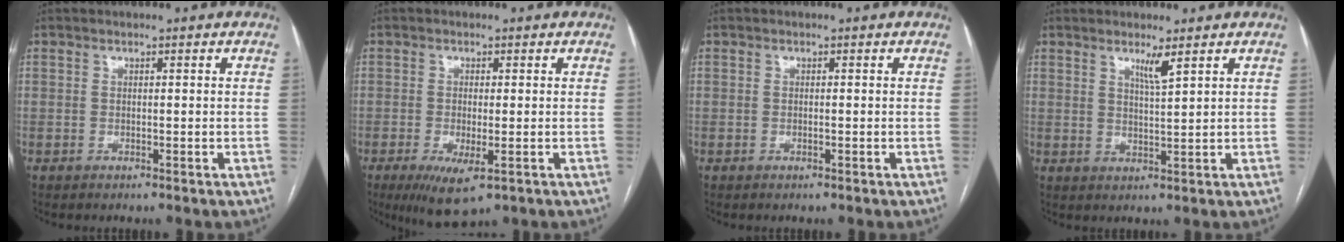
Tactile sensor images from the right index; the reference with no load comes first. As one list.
[{"total": 6.3, "force": [-2.8, 1.9, 5.4], "torque": [-0.089, -0.016, -0.037]}, {"total": 0.0}, {"total": 2.8, "force": [1.8, -0.3, 2.1], "torque": [-0.040, -0.010, 0.036]}]